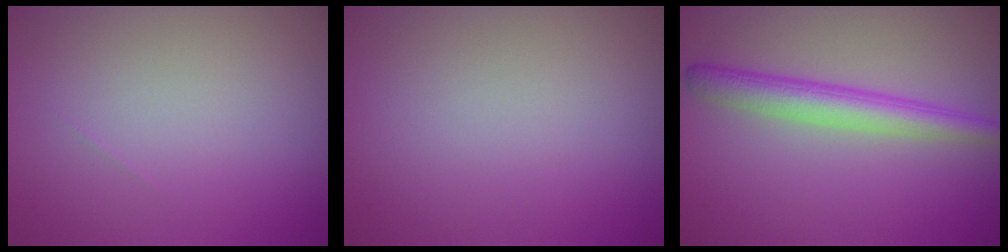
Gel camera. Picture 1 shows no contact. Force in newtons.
{"total": 0.0}
{"total": 3.8, "press": 3.8, "slide": 0.1}